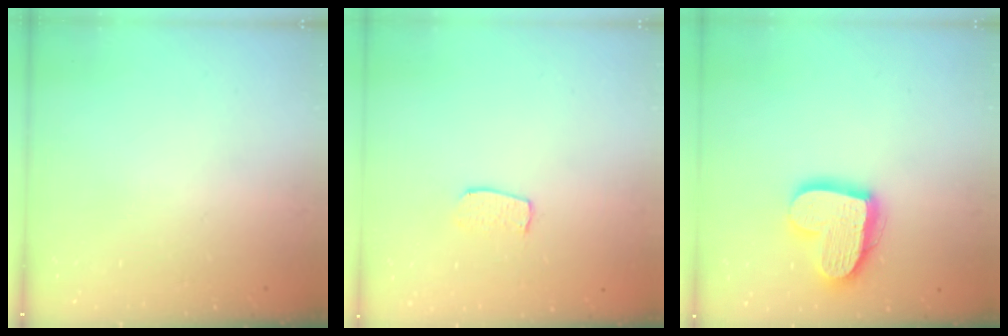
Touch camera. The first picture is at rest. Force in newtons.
{"total": 5.9, "press": 5.9, "slide": 0.3}
{"total": 16.9, "press": 16.8, "slide": 1.6}